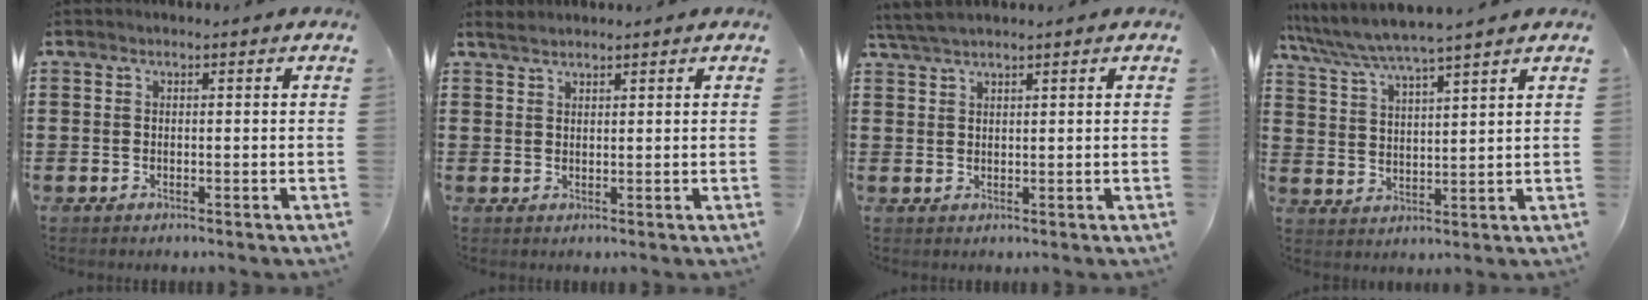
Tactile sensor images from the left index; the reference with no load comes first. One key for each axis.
{"total": 1.6, "fx": 1.6, "fy": 0.3, "fz": 0.3, "tx": -0.008, "ty": 0.003, "tz": 0.031}
{"total": 2.7, "fx": 2.4, "fy": 0.1, "fz": 1.1, "tx": -0.028, "ty": 0.002, "tz": 0.047}
{"total": 5.0, "fx": 4.6, "fy": -0.6, "fz": 1.8, "tx": -0.054, "ty": -0.028, "tz": 0.076}